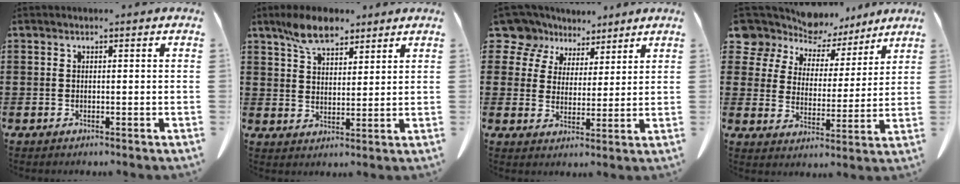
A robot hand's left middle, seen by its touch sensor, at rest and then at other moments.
{"total": 7.0, "force": [5.3, 3.0, 3.3], "torque": [-0.074, -0.002, 0.099]}
{"total": 8.4, "force": [6.8, 4.6, 1.6], "torque": [-0.078, -0.021, 0.130]}
{"total": 7.8, "force": [6.9, 3.4, 0.8], "torque": [-0.052, -0.037, 0.130]}